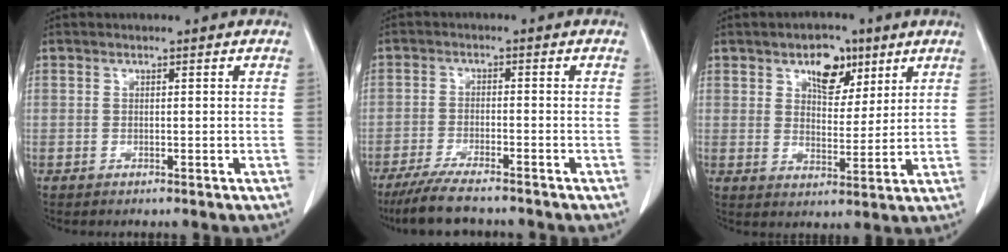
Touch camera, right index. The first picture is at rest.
{"total": 8.4, "force": [-7.2, 0.8, 4.3], "torque": [-0.079, -0.023, -0.119]}
{"total": 7.1, "force": [4.1, 4.0, 4.2], "torque": [-0.065, 0.008, 0.068]}